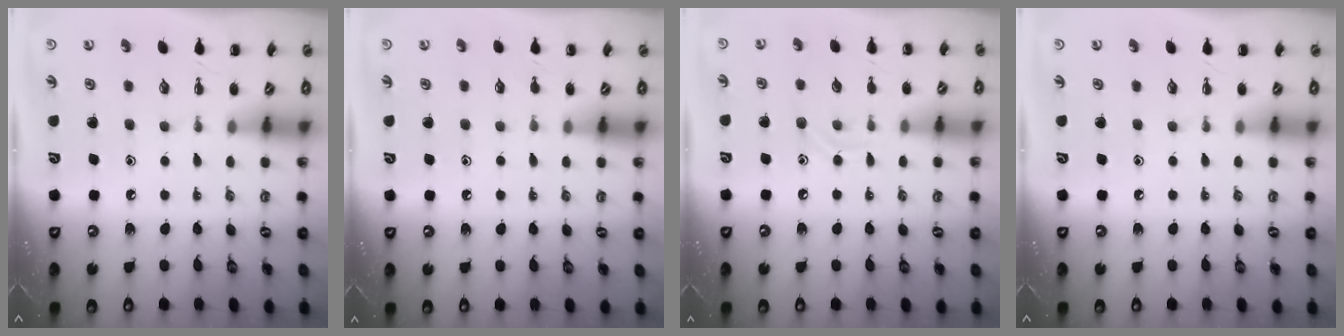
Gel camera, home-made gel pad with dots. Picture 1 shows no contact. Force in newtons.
{"total": 3.6, "press": 3.4, "slide": 1.3}
{"total": 5.5, "press": 5.3, "slide": 1.3}
{"total": 0.0}